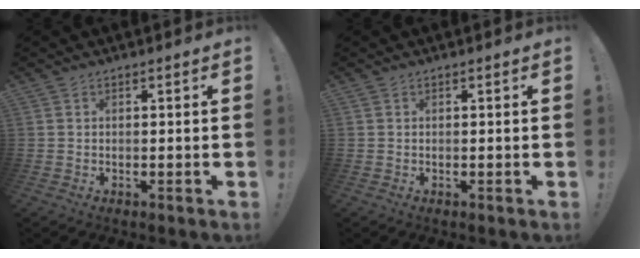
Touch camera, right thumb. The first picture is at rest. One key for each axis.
{"total": 0.0}